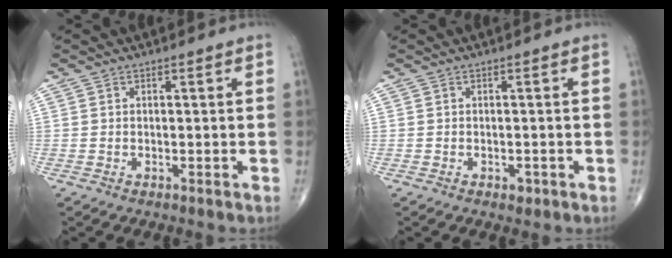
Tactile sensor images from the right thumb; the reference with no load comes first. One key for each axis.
{"total": 1.2, "fx": -0.6, "fy": 0.7, "fz": 0.7, "tx": -0.005, "ty": 0.001, "tz": -0.008}